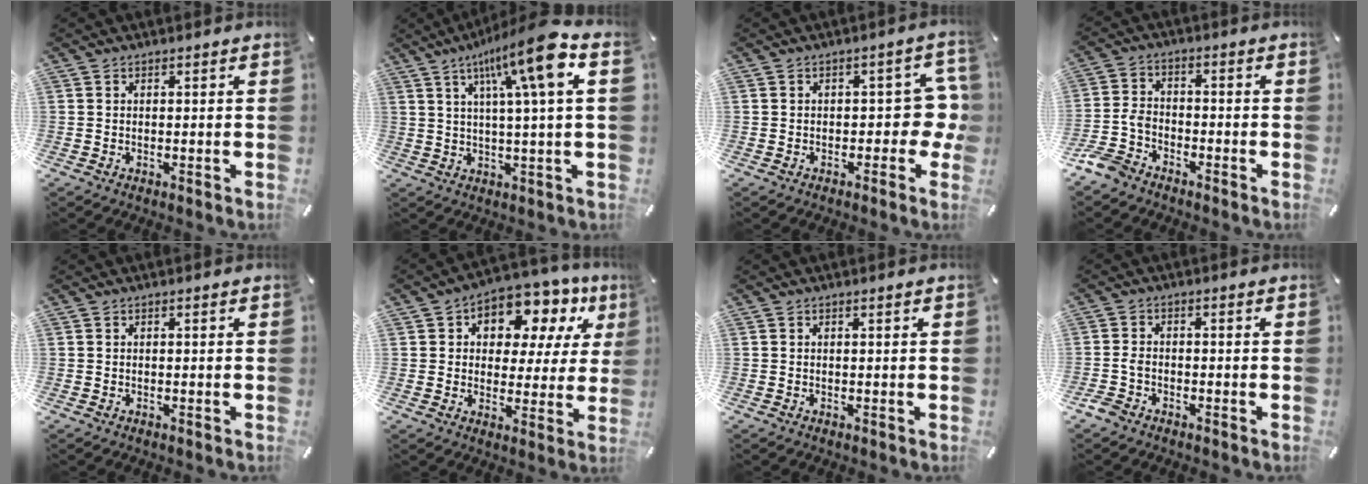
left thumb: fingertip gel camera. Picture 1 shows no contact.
{"total": 15.1, "force": [5.7, 2.1, 13.8], "torque": [-0.231, -0.014, 0.083]}
{"total": 7.0, "force": [-0.2, 4.3, 5.4], "torque": [-0.064, 0.006, -0.006]}
{"total": 7.0, "force": [-5.1, 3.9, 2.6], "torque": [-0.067, 0.020, -0.104]}
{"total": 0.0}
{"total": 10.9, "force": [5.7, 7.4, 5.6], "torque": [-0.084, -0.042, 0.101]}
{"total": 0.0}
{"total": 2.9, "force": [-1.9, 1.8, 1.2], "torque": [-0.035, 0.006, -0.041]}